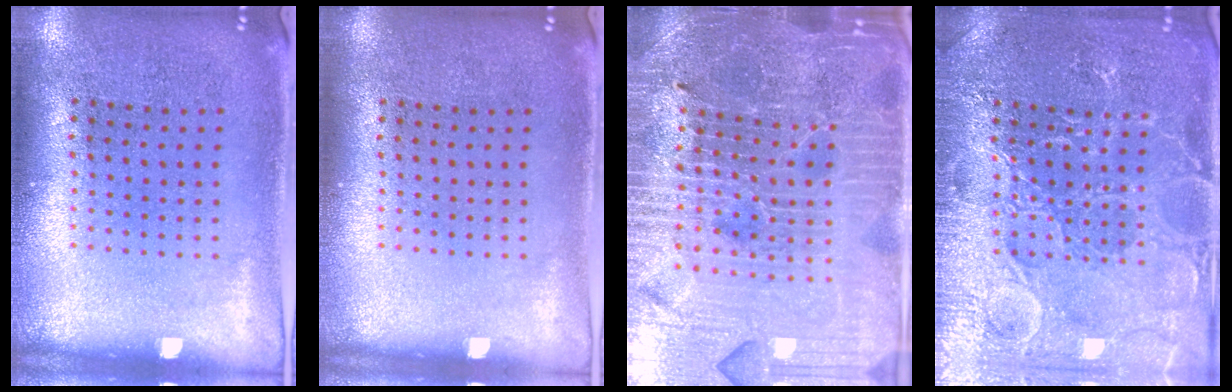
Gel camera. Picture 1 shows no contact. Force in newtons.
{"total": 0.0}
{"total": 5.3, "press": 4.9, "slide": 1.8}
{"total": 4.5, "press": 4.5, "slide": 0.5}